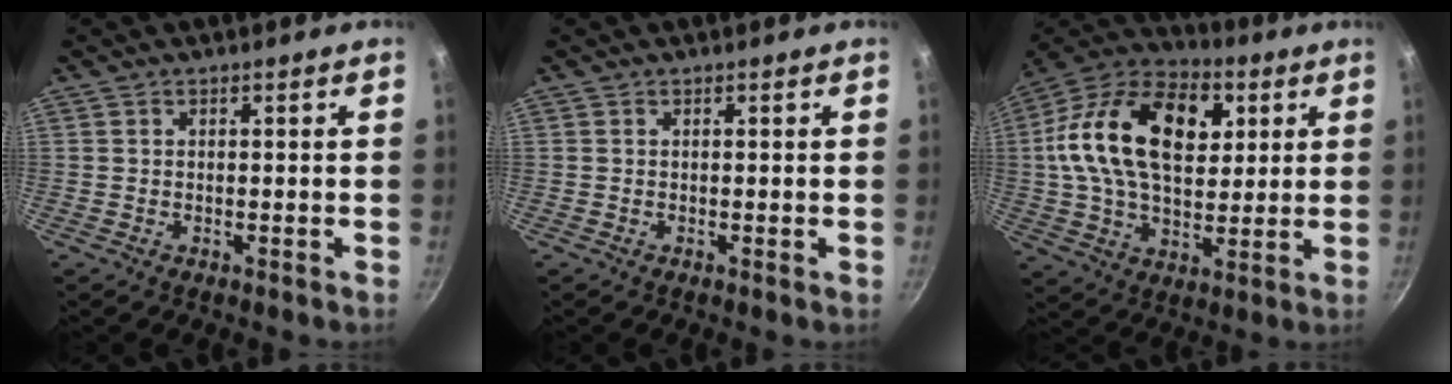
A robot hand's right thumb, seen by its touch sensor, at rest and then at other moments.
{"total": 0.0}
{"total": 24.3, "force": [5.6, 15.0, 18.2], "torque": [-0.300, 0.011, 0.079]}